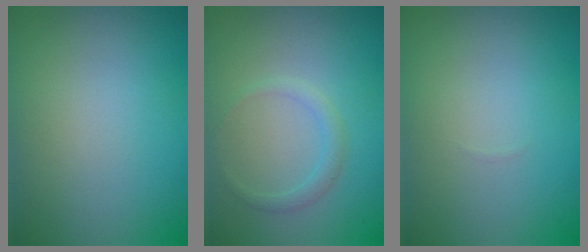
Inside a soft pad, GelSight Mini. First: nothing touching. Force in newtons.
{"total": 1.3, "press": 1.3, "slide": 0.1}
{"total": 0.0}